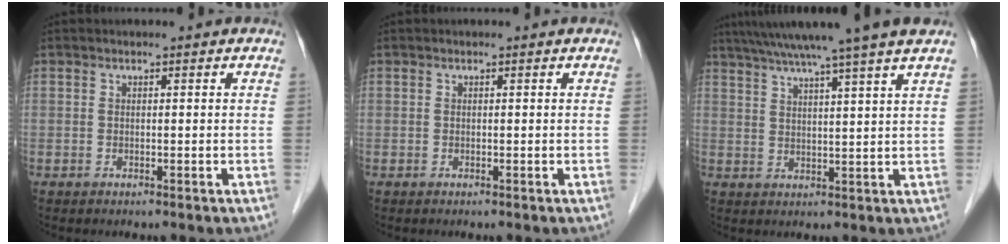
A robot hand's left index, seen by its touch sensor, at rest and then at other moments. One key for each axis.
{"total": 0.0}
{"total": 13.3, "fx": 10.8, "fy": -2.0, "fz": 7.6, "tx": -0.125, "ty": 0.009, "tz": 0.148}